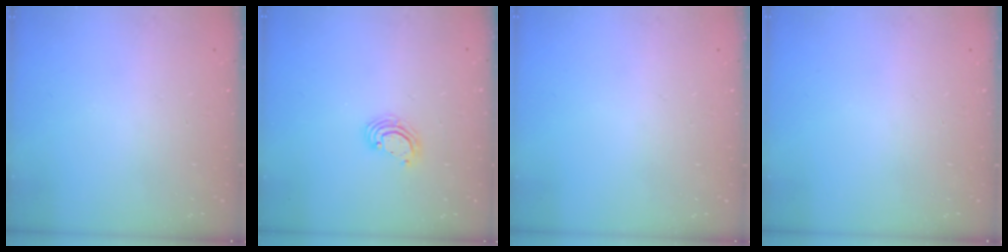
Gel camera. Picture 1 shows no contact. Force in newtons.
{"total": 3.5, "press": 3.5, "slide": 0.2}
{"total": 0.0}
{"total": 0.0}